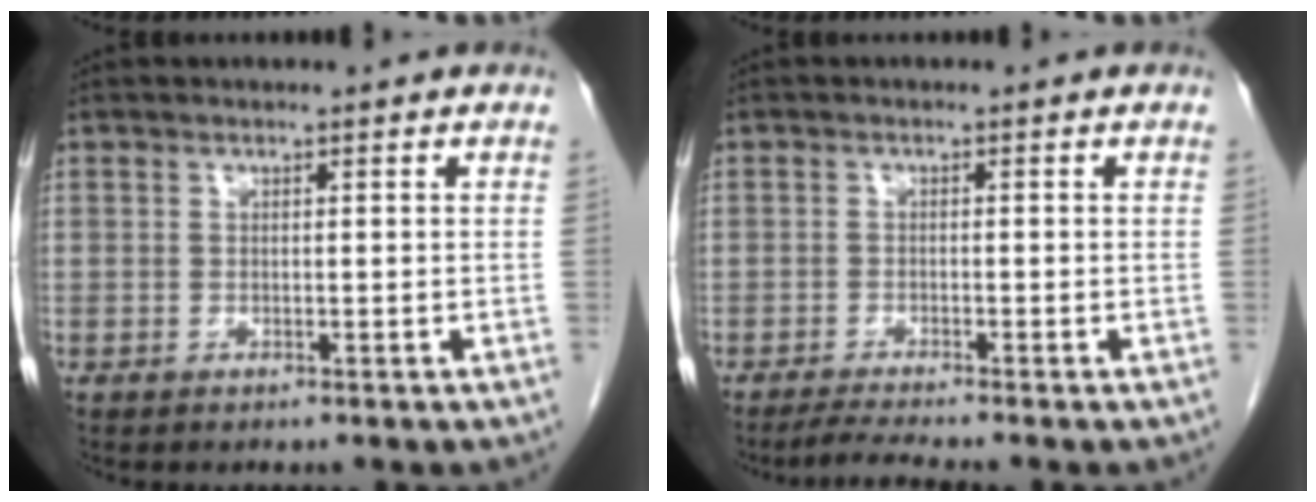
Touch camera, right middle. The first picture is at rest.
{"total": 3.2, "force": [-2.8, -0.9, 1.3], "torque": [-0.031, -0.014, -0.055]}